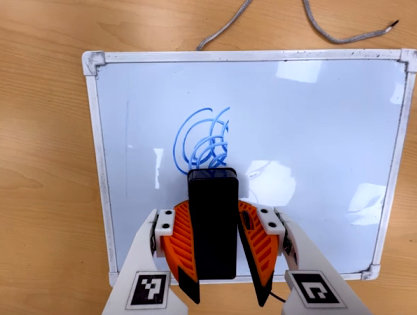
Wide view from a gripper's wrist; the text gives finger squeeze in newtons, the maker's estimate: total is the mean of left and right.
{"total": 8.4, "left": 7.9, "right": 8.8}